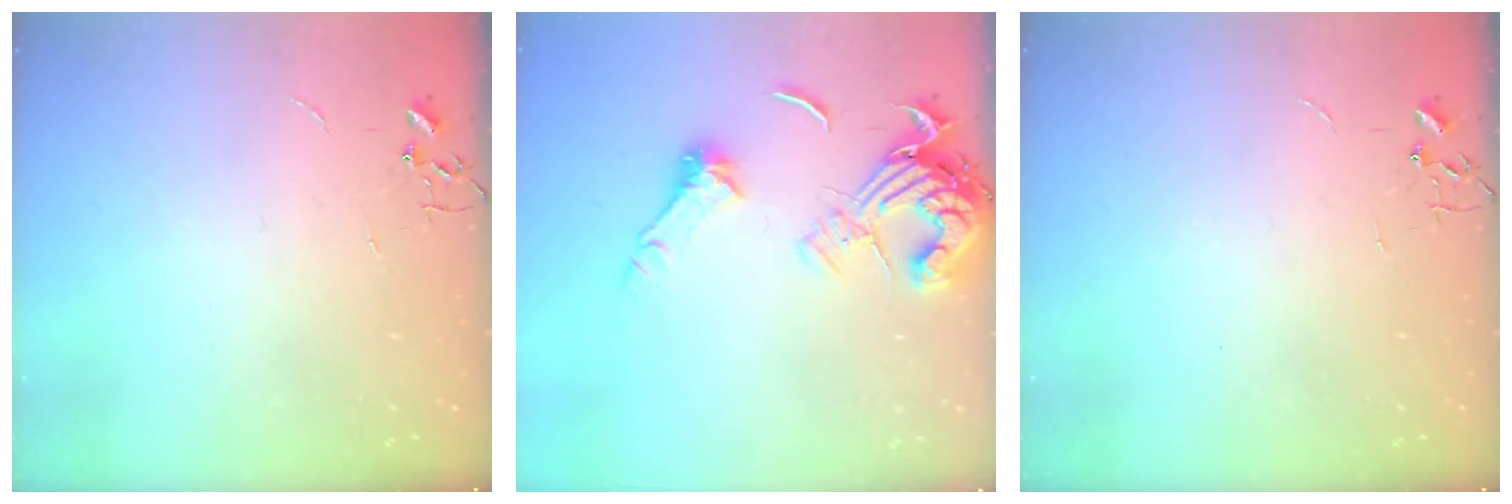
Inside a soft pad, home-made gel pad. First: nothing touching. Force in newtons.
{"total": 14.2, "press": 14.1, "slide": 1.8}
{"total": 0.0}